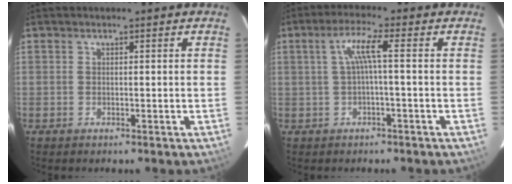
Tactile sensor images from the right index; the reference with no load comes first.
{"total": 4.2, "force": [-0.2, -0.2, 4.2], "torque": [-0.083, 0.004, -0.002]}